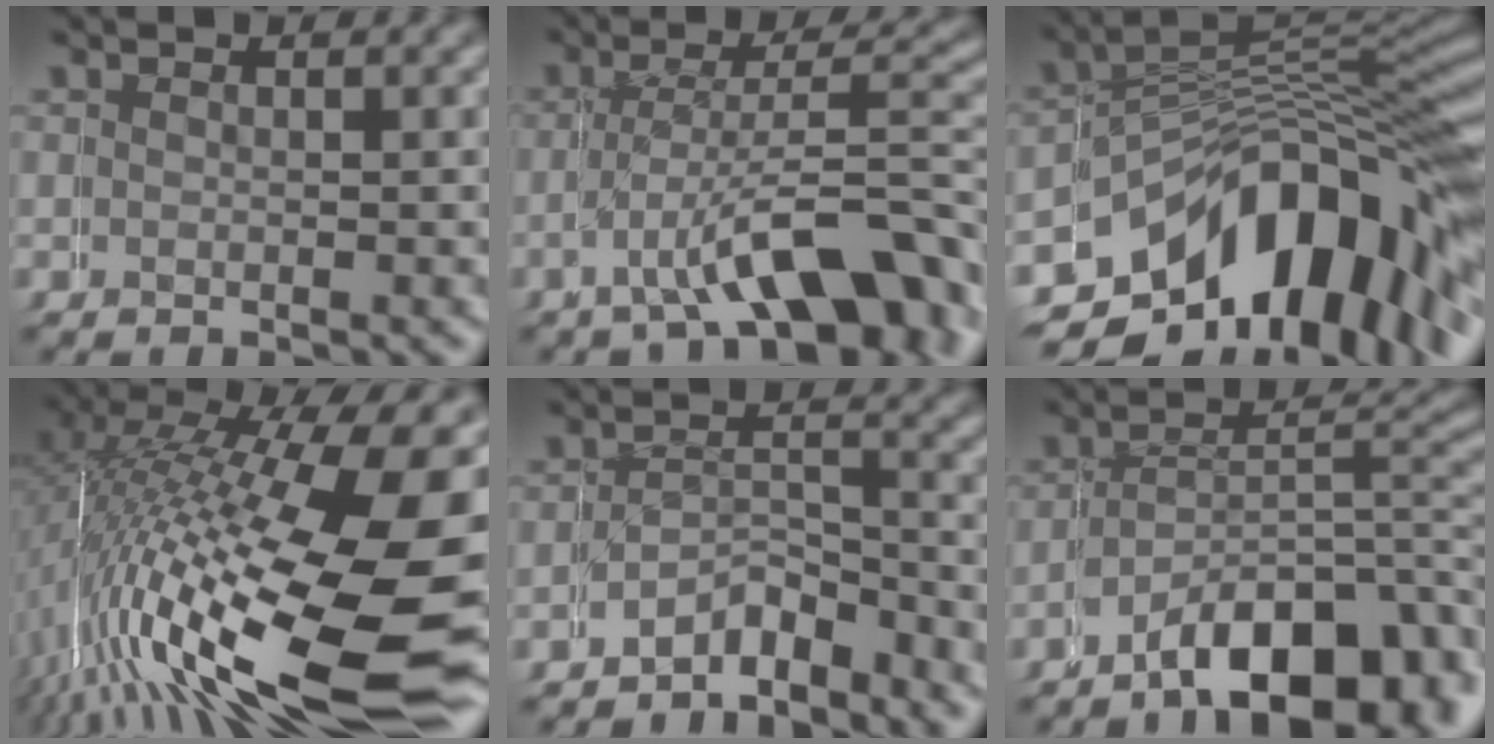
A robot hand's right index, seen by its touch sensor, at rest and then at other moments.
{"total": 6.6, "force": [-3.8, 2.0, 5.0], "torque": [-0.079, -0.015, -0.051]}
{"total": 15.8, "force": [-5.8, 10.0, 10.8], "torque": [-0.167, -0.014, -0.083]}
{"total": 17.5, "force": [-3.0, 7.0, 15.8], "torque": [-0.249, -0.024, -0.019]}
{"total": 4.4, "force": [-4.2, 1.1, -0.1], "torque": [0.014, -0.011, -0.070]}
{"total": 9.3, "force": [-5.3, 4.5, 6.2], "torque": [-0.069, -0.022, -0.075]}